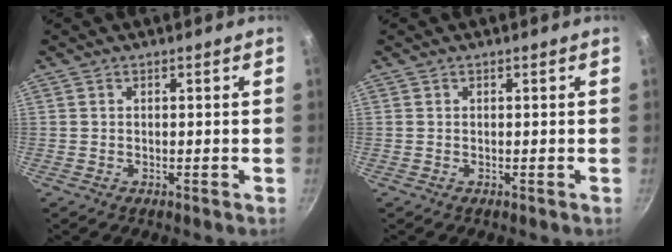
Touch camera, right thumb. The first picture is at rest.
{"total": 0.0}